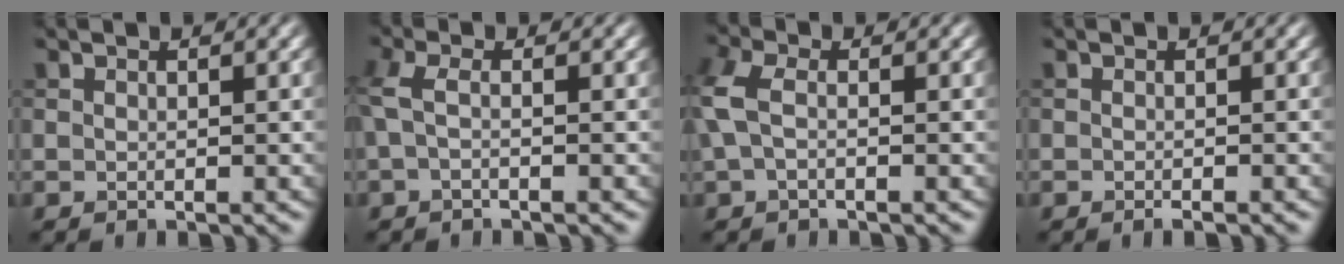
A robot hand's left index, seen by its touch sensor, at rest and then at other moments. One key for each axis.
{"total": 2.3, "fx": -0.2, "fy": 0.7, "fz": 2.2, "tx": -0.056, "ty": 0.000, "tz": -0.011}
{"total": 3.4, "fx": 0.0, "fy": 1.8, "fz": 2.8, "tx": -0.080, "ty": 0.010, "tz": -0.009}
{"total": 0.9, "fx": -0.5, "fy": 0.1, "fz": 0.7, "tx": -0.009, "ty": -0.003, "tz": -0.010}